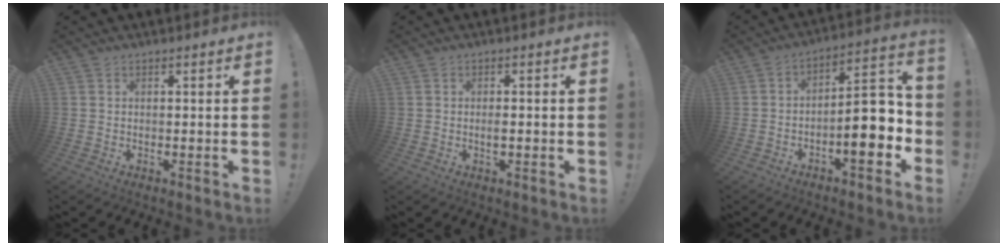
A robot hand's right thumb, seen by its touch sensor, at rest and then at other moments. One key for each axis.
{"total": 2.0, "fx": -0.6, "fy": 1.4, "fz": 1.3, "tx": -0.009, "ty": -0.001, "tz": -0.014}
{"total": 14.4, "fx": -4.0, "fy": 5.3, "fz": 12.7, "tx": -0.164, "ty": 0.025, "tz": -0.064}